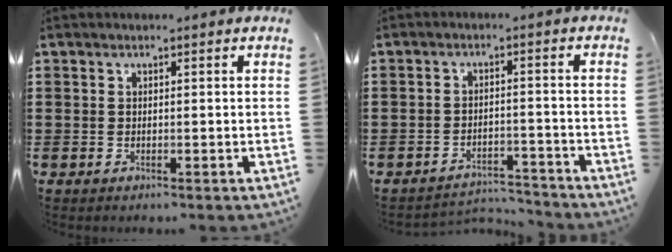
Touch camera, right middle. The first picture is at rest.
{"total": 3.4, "force": [-3.4, 0.4, 0.3], "torque": [-0.011, 0.003, -0.074]}